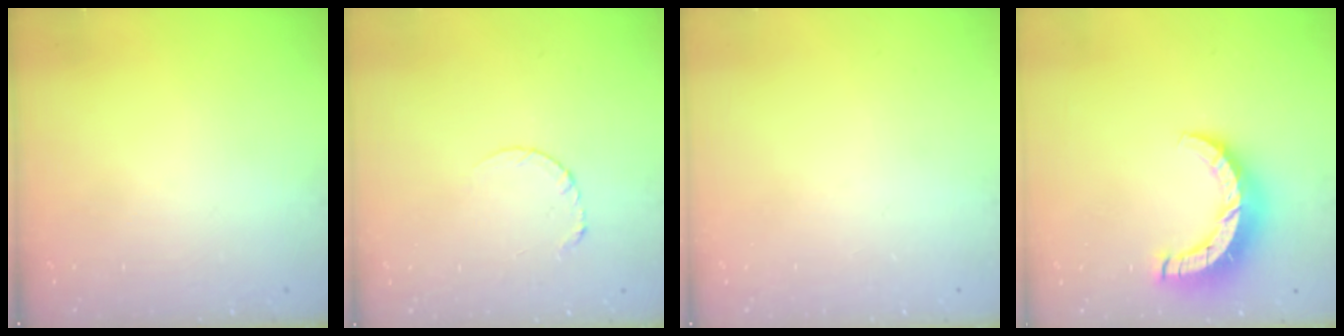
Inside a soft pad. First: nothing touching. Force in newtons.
{"total": 3.9, "press": 3.9, "slide": 0.3}
{"total": 0.0}
{"total": 9.7, "press": 9.7, "slide": 0.2}